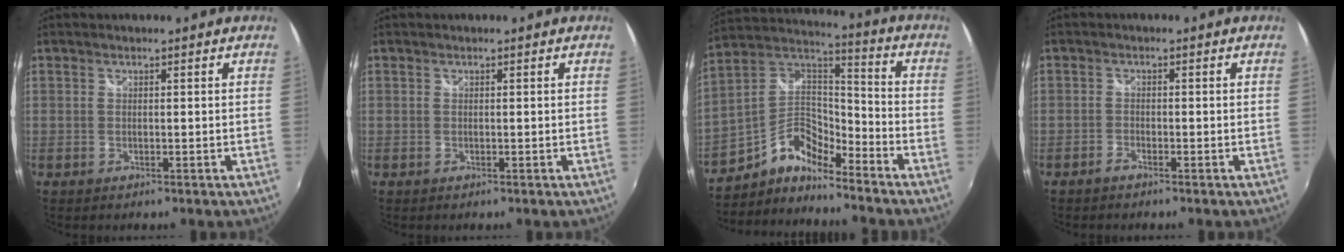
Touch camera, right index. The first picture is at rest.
{"total": 0.0}
{"total": 10.1, "force": [-7.6, 4.2, 5.2], "torque": [-0.119, 0.032, -0.157]}
{"total": 1.1, "force": [-1.1, 0.2, 0.3], "torque": [-0.010, 0.001, -0.023]}